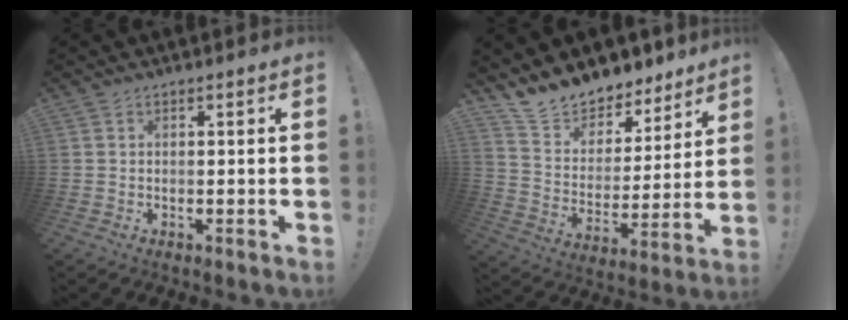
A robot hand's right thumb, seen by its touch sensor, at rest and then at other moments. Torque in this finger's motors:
{"motor_torque": [-0.02, 0.41, 0.33, 0.33, 0.01]}